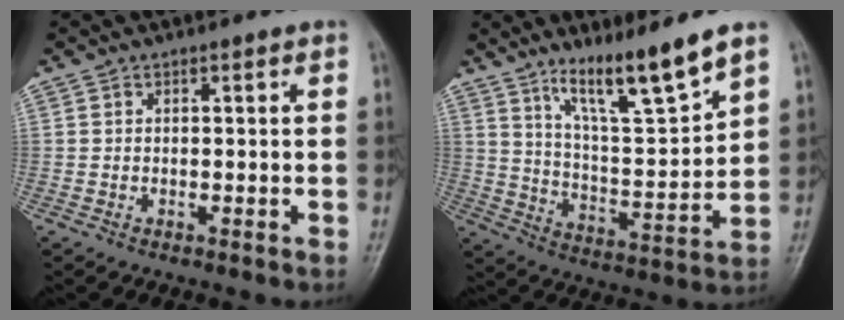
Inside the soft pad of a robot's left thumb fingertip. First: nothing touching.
{"total": 13.6, "force": [9.7, 1.6, 9.4], "torque": [-0.150, -0.065, 0.178]}